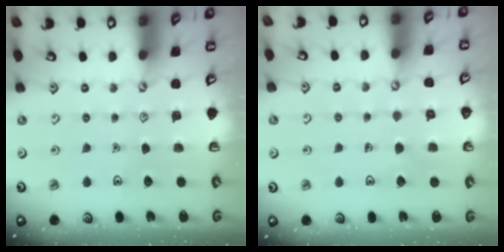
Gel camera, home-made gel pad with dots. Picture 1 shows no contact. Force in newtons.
{"total": 5.2, "press": 5.2, "slide": 0.3}